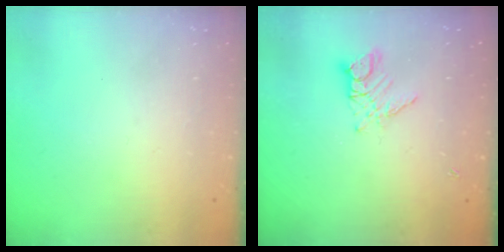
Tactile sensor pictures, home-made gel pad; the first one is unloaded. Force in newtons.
{"total": 8.3, "press": 8.3, "slide": 0.7}